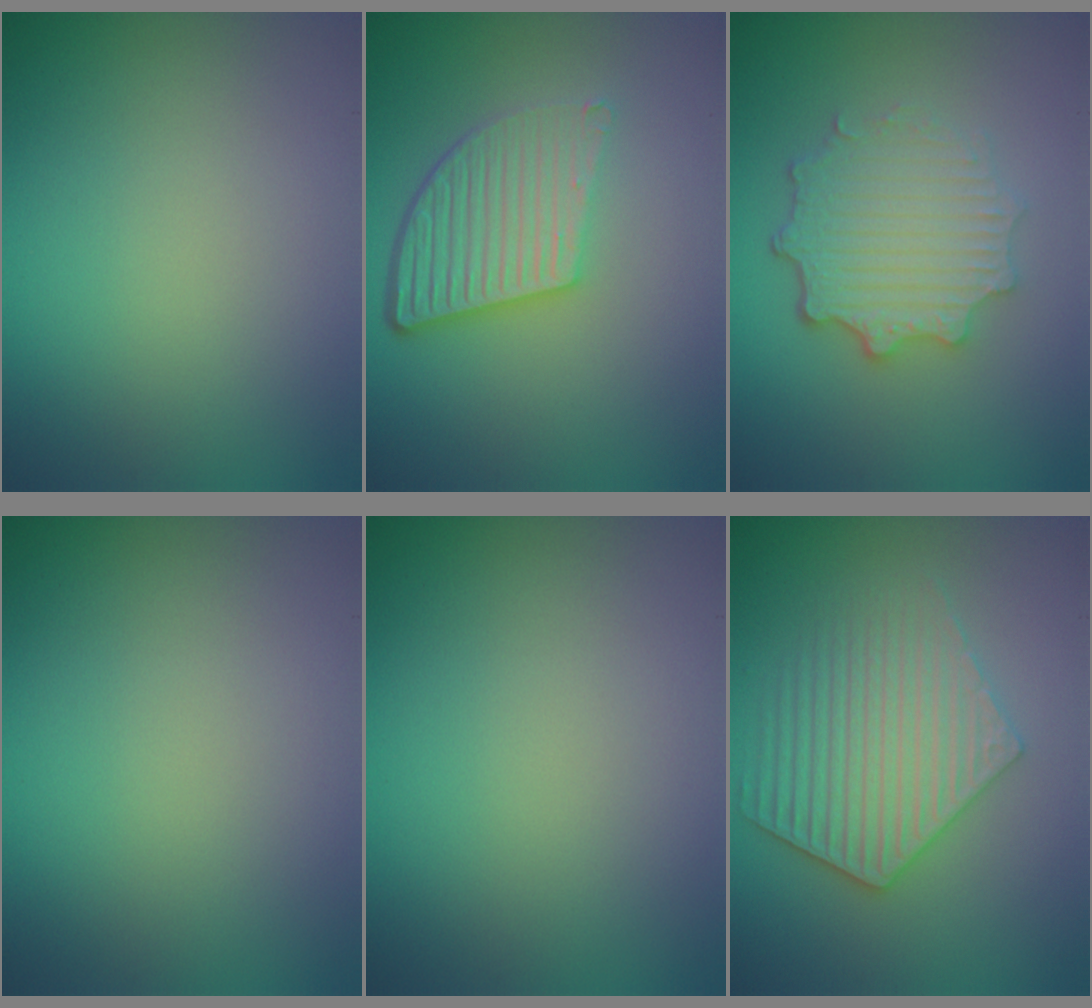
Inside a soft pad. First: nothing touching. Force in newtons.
{"total": 5.5, "press": 3.9, "slide": 3.9}
{"total": 4.8, "press": 3.8, "slide": 3.0}
{"total": 0.0}
{"total": 0.0}
{"total": 4.1, "press": 3.8, "slide": 1.4}